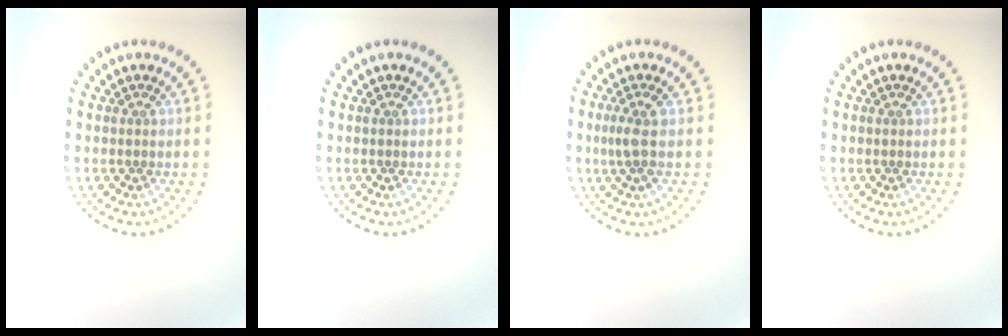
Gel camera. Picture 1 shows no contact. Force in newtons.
{"total": 0.0}
{"total": 1.8, "press": 1.4, "slide": 1.2}
{"total": 0.0}